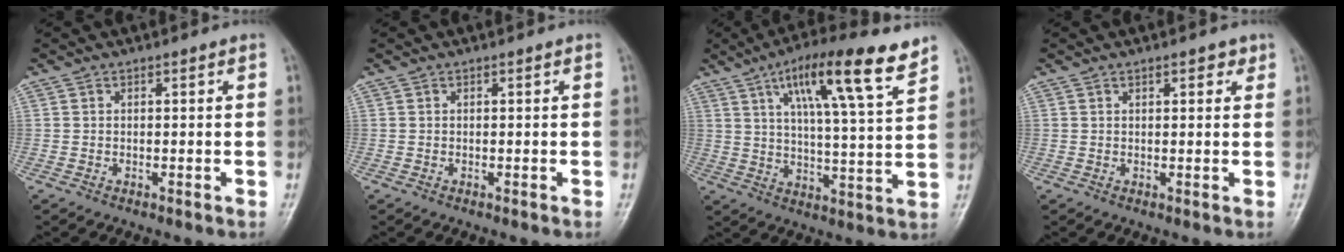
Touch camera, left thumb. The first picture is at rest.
{"total": 0.0}
{"total": 16.4, "force": [9.5, 3.0, 13.0], "torque": [-0.200, -0.032, 0.154]}
{"total": 2.4, "force": [1.4, 1.1, 1.6], "torque": [-0.011, -0.004, 0.016]}